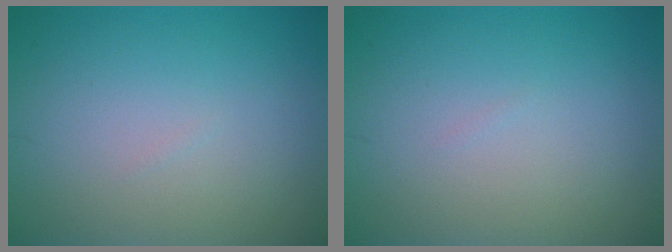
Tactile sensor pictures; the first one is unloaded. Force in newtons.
{"total": 0.0}